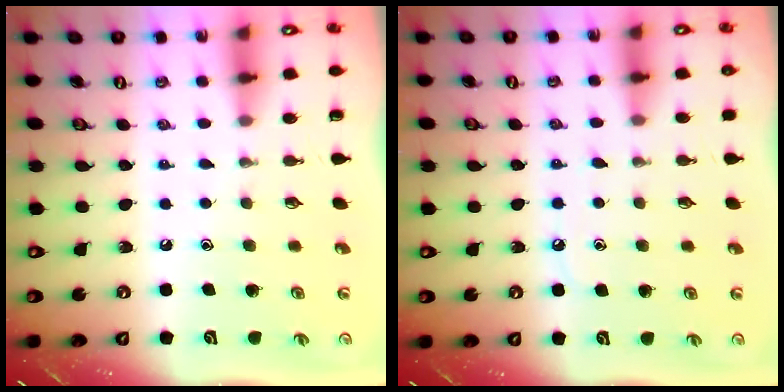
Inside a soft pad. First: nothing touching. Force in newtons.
{"total": 7.5, "press": 7.5, "slide": 0.9}